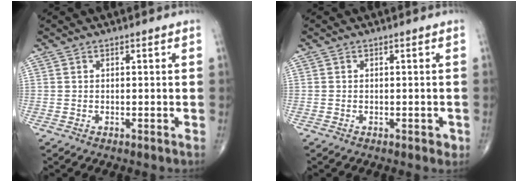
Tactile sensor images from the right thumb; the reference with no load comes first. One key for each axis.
{"total": 1.2, "fx": -0.5, "fy": 0.7, "fz": 0.8, "tx": -0.006, "ty": 0.000, "tz": -0.007}